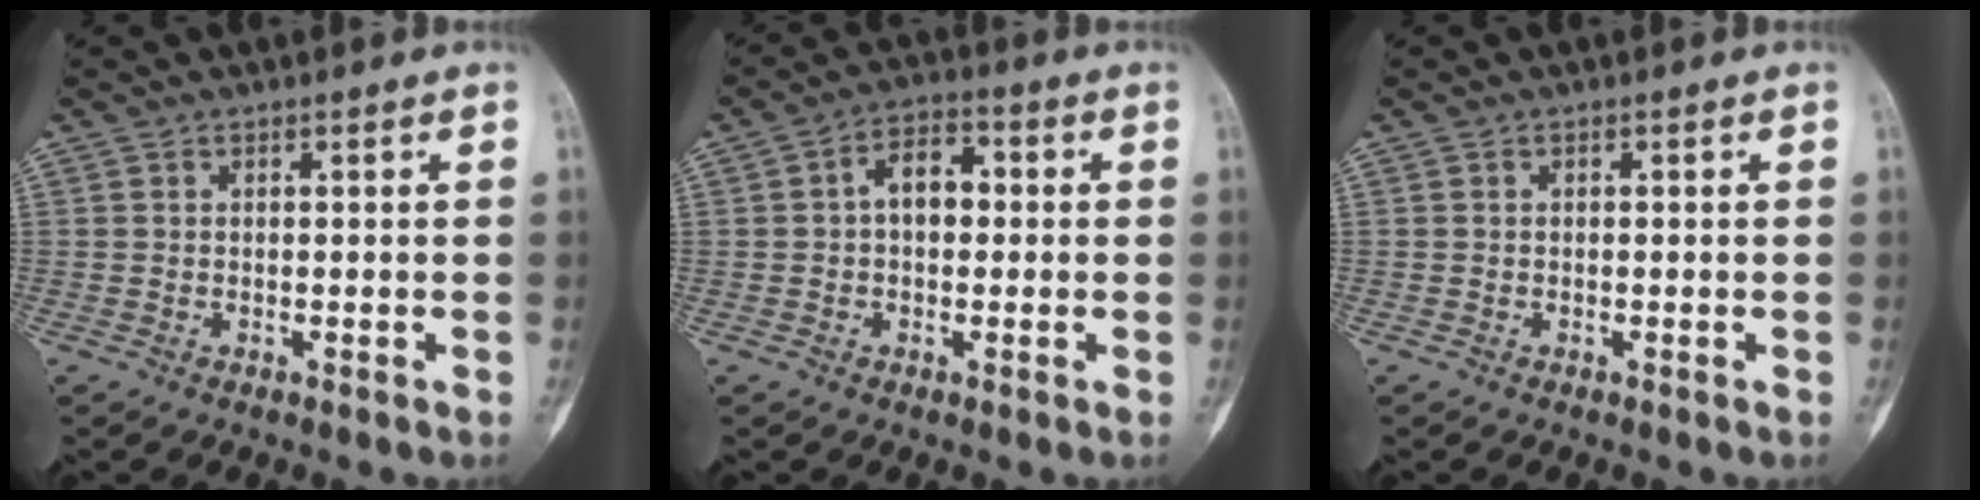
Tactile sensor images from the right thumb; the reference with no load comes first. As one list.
[{"total": 6.4, "force": [0.3, 4.2, 4.9], "torque": [-0.062, 0.023, -0.004]}, {"total": 0.0}]